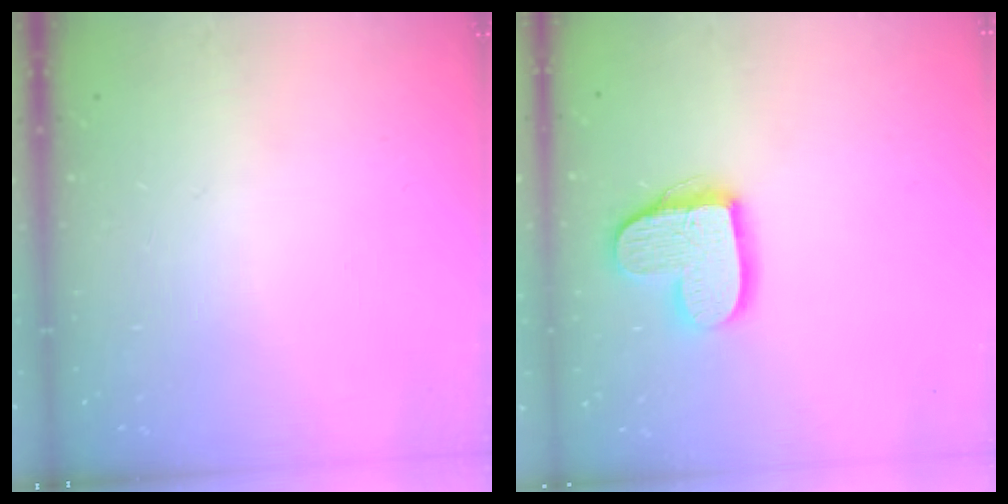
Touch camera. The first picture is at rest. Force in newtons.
{"total": 14.1, "press": 14.0, "slide": 1.0}